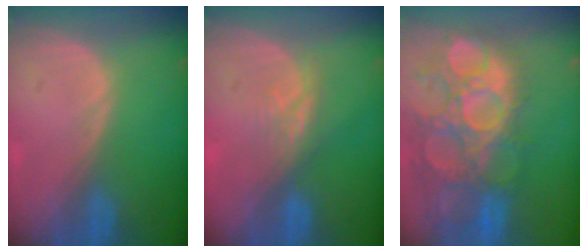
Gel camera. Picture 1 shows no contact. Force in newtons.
{"total": 3.3, "press": 3.2, "slide": 0.5}
{"total": 15.1, "press": 12.7, "slide": 8.3}